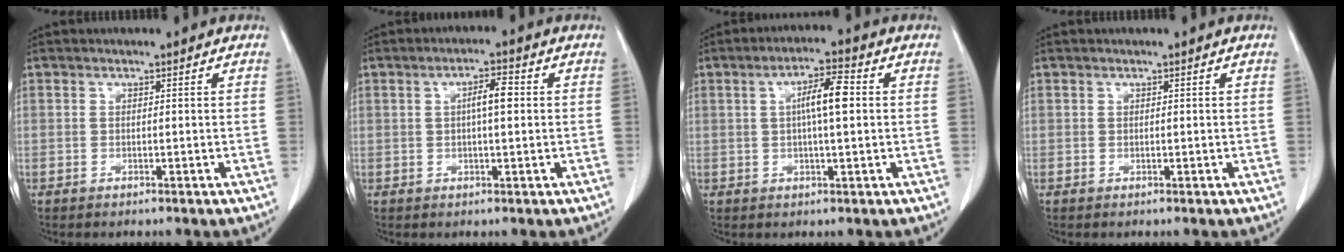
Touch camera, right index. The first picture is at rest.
{"total": 3.7, "force": [0.5, 0.7, 3.6], "torque": [-0.060, 0.006, 0.007]}
{"total": 6.0, "force": [0.8, 0.8, 5.9], "torque": [-0.102, 0.011, 0.013]}
{"total": 0.0}